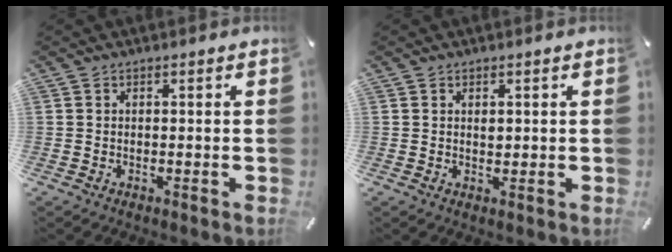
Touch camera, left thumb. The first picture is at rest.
{"total": 1.1, "force": [0.3, 0.8, 0.7], "torque": [-0.008, -0.003, 0.006]}